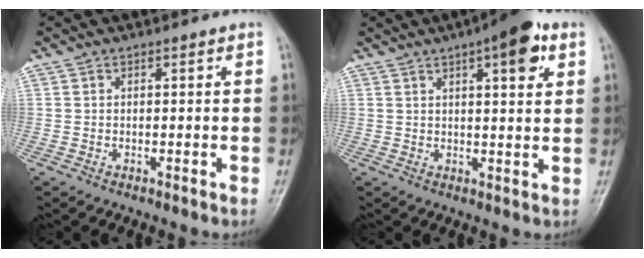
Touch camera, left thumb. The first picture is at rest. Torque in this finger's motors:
{"motor_torque": [1.15, 1.07, 1.11, -0.41, 0.04]}